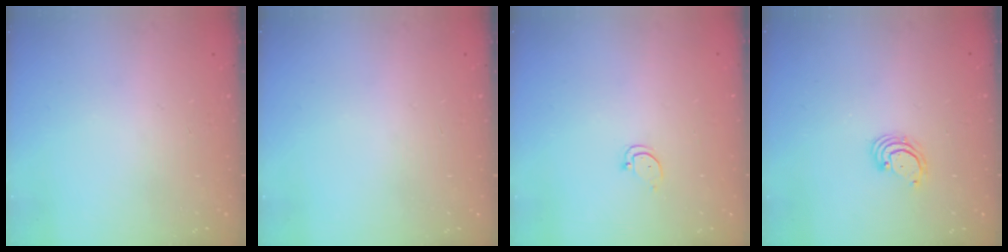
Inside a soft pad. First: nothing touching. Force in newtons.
{"total": 0.0}
{"total": 3.1, "press": 3.1, "slide": 0.2}
{"total": 2.5, "press": 2.5, "slide": 0.3}